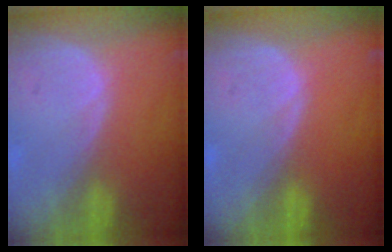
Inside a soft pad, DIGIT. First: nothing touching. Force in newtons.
{"total": 0.0}